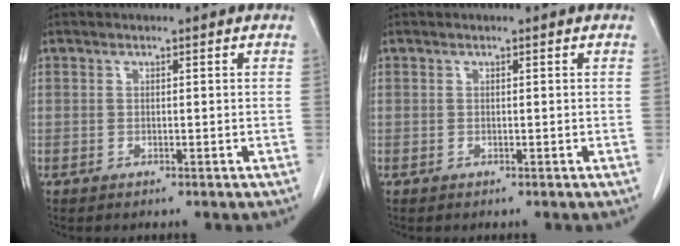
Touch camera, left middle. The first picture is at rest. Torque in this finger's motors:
{"motor_torque": [-0.05, 0.05, 0.00, 0.00]}